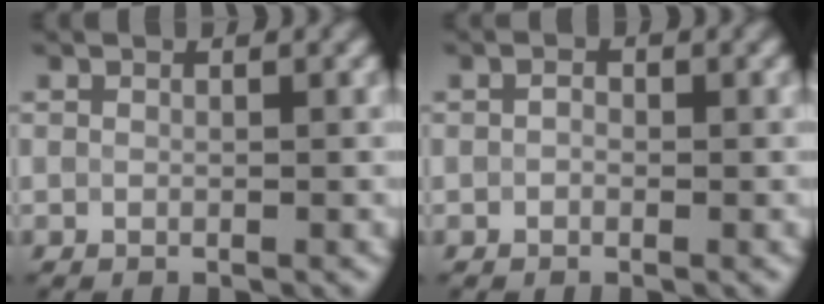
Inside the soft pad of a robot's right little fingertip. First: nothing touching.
{"total": 0.7, "force": [0.2, 0.5, 0.4], "torque": [-0.009, -0.001, 0.001]}